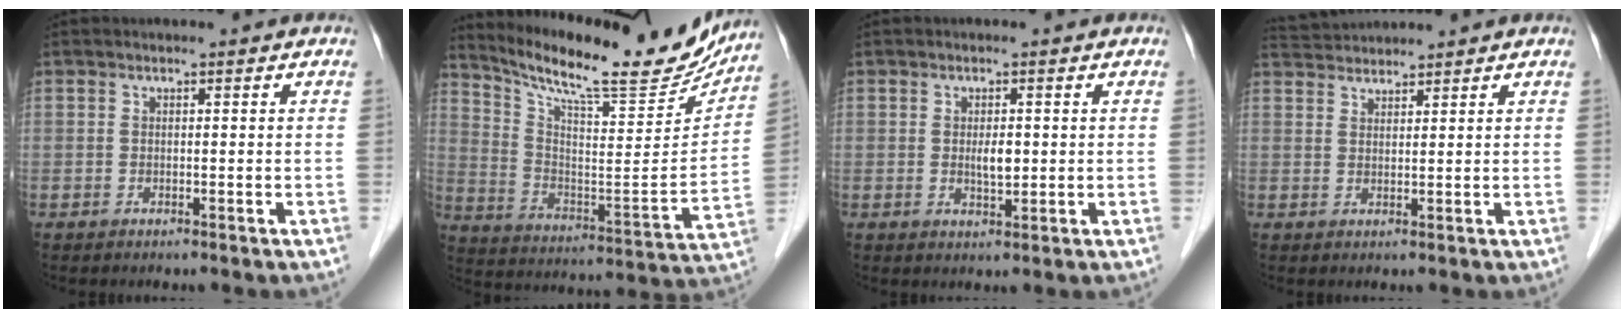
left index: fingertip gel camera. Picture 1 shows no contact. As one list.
[{"total": 22.5, "force": [20.1, 2.7, 9.6], "torque": [-0.167, -0.045, 0.298]}, {"total": 2.3, "force": [0.2, 0.8, 2.2], "torque": [-0.038, -0.003, 0.005]}, {"total": 4.5, "force": [4.5, 0.1, 0.4], "torque": [-0.013, 0.034, 0.084]}]